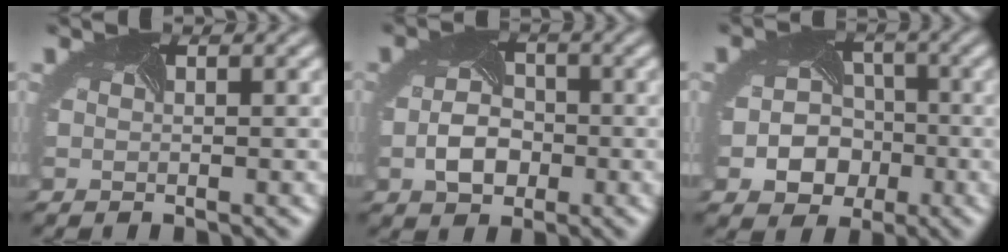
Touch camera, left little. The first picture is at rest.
{"total": 3.6, "force": [-1.4, 2.5, 2.2], "torque": [-0.050, -0.005, -0.020]}
{"total": 5.7, "force": [-2.1, 4.7, 2.5], "torque": [-0.027, -0.014, -0.031]}